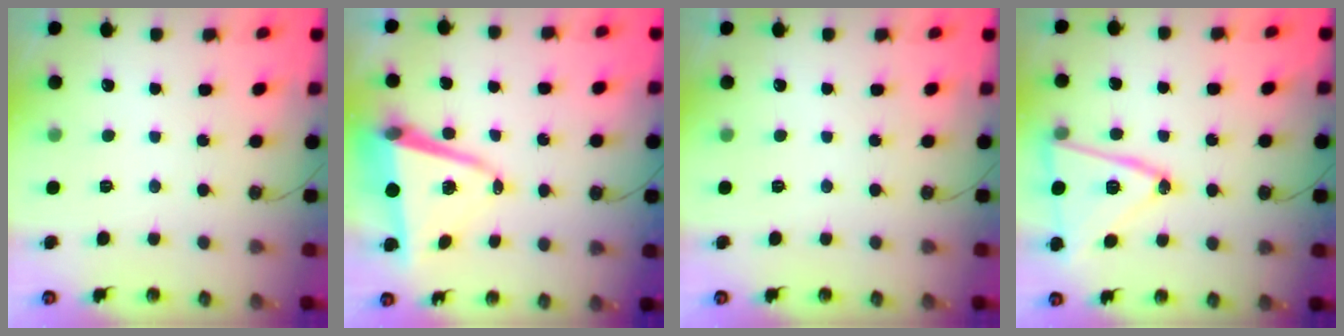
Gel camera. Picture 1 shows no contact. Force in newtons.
{"total": 10.9, "press": 10.3, "slide": 3.3}
{"total": 0.0}
{"total": 16.2, "press": 15.9, "slide": 3.4}